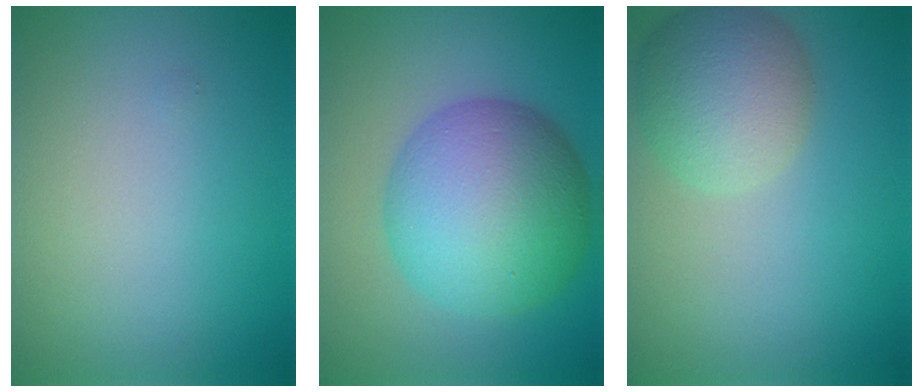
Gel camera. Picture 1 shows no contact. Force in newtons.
{"total": 10.7, "press": 10.7, "slide": 0.2}
{"total": 5.2, "press": 5.2, "slide": 0.1}